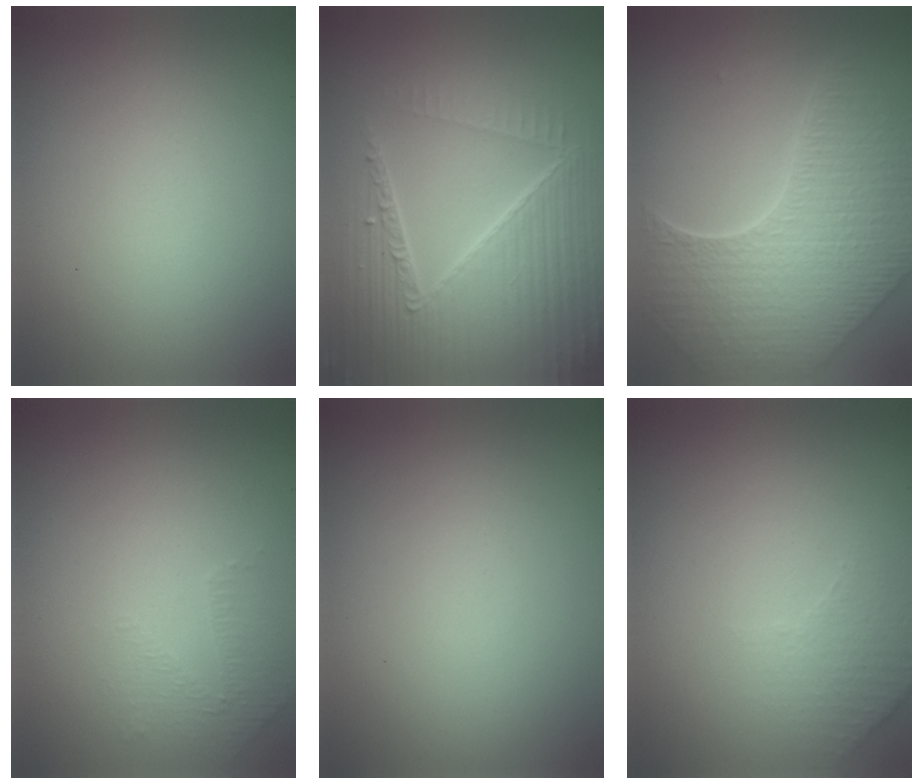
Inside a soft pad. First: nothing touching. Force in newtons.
{"total": 7.9, "press": 5.8, "slide": 5.3}
{"total": 8.6, "press": 6.3, "slide": 5.9}
{"total": 1.1, "press": 0.6, "slide": 1.0}
{"total": 0.0}
{"total": 2.1, "press": 2.0, "slide": 0.5}